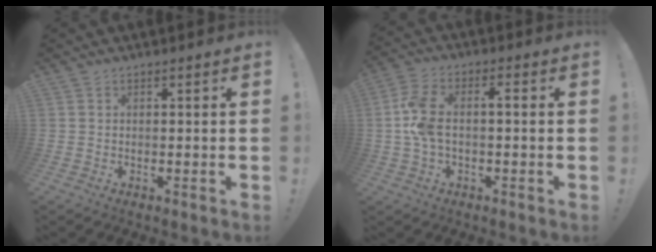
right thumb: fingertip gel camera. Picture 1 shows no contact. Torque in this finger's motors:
{"motor_torque": [0.30, 0.04, 0.53, 0.47, 0.10]}